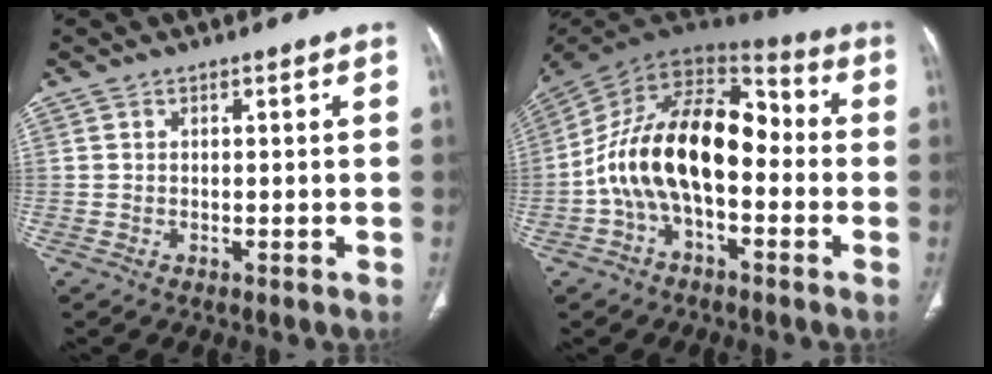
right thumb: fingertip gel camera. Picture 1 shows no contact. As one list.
[{"total": 19.4, "force": [-2.7, 10.9, 15.9], "torque": [-0.262, 0.060, -0.055]}]